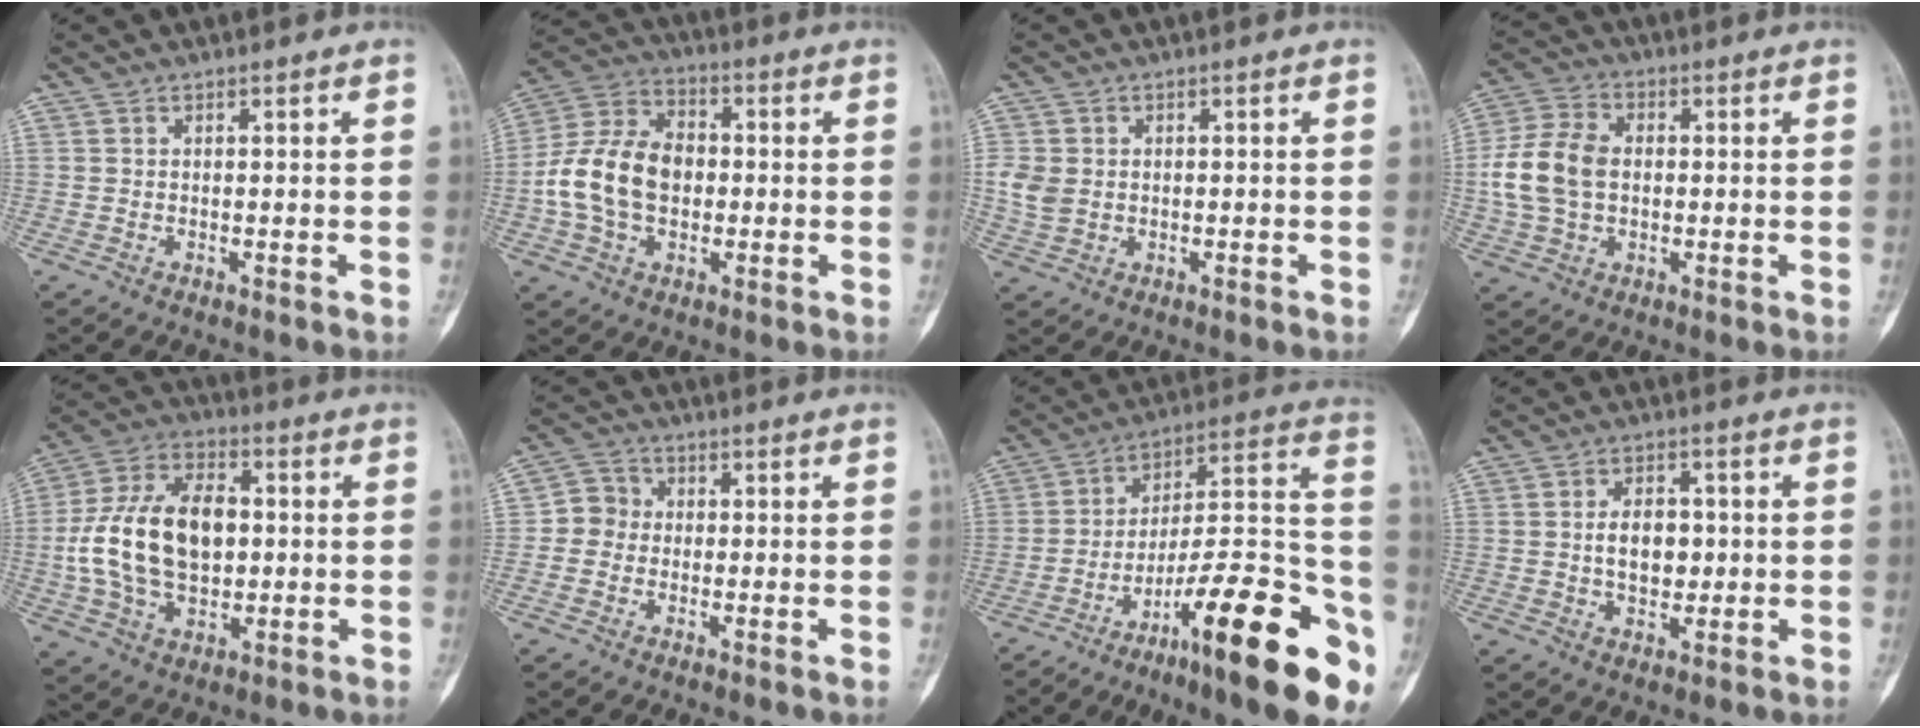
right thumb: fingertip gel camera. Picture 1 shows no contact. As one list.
[{"total": 14.6, "force": [-1.2, 10.2, 10.3], "torque": [-0.188, 0.034, -0.026]}, {"total": 4.3, "force": [0.0, 3.5, 2.6], "torque": [-0.051, 0.002, 0.001]}, {"total": 11.5, "force": [0.0, 8.0, 8.2], "torque": [-0.163, 0.018, -0.004]}, {"total": 19.2, "force": [0.3, 12.2, 14.8], "torque": [-0.263, 0.021, 0.006]}, {"total": 4.7, "force": [-0.4, 4.4, 1.6], "torque": [-0.005, 0.012, -0.020]}, {"total": 26.1, "force": [-13.3, 5.6, 21.7], "torque": [-0.269, 0.085, -0.205]}, {"total": 6.6, "force": [0.0, 4.4, 4.9], "torque": [-0.061, 0.002, 0.001]}]